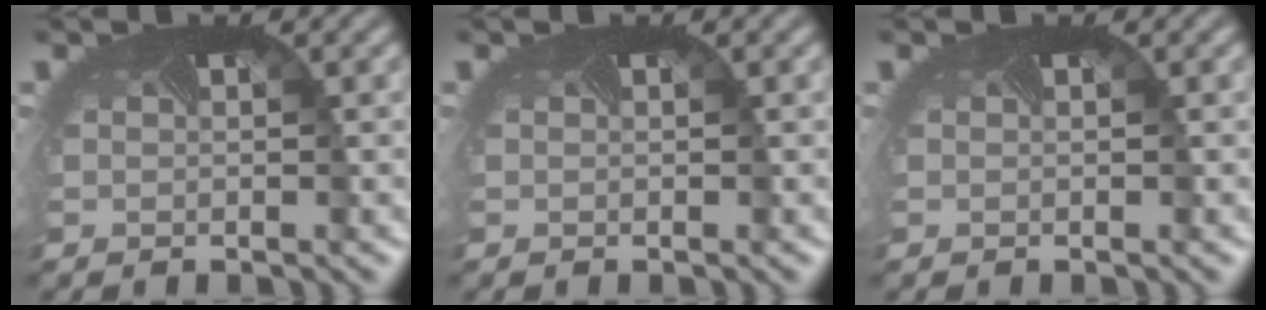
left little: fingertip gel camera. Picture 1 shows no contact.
{"total": 0.0}
{"total": 0.0}